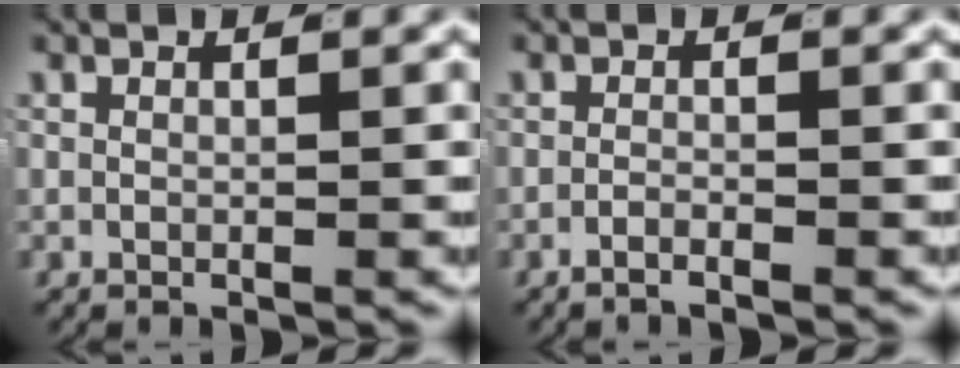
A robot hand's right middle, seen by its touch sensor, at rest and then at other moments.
{"total": 1.7, "force": [-1.6, 0.2, 0.6], "torque": [-0.013, 0.000, -0.032]}